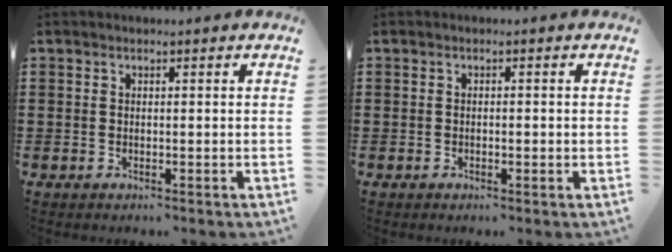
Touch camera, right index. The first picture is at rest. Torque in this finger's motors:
{"motor_torque": [-0.57, 0.46, 0.02, -0.01]}